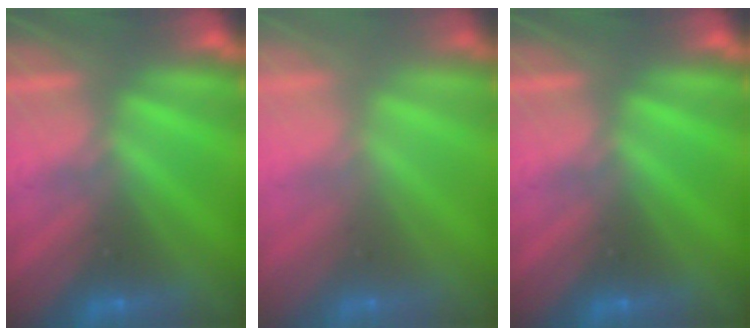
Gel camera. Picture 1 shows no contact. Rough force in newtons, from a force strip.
{"total": 2.7}
{"total": 0.0}